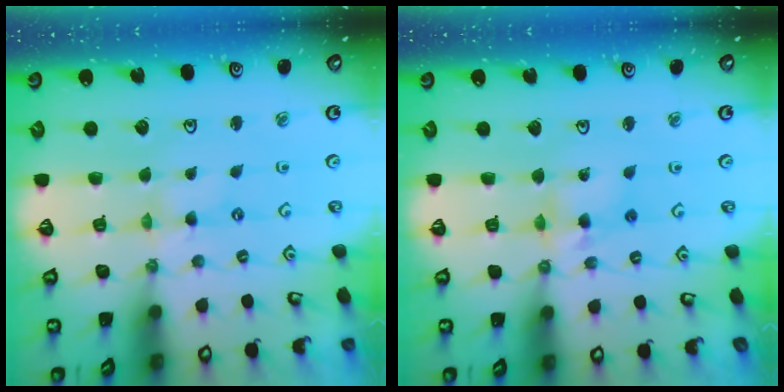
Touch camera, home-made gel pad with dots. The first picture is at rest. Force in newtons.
{"total": 7.1, "press": 7.1, "slide": 0.7}